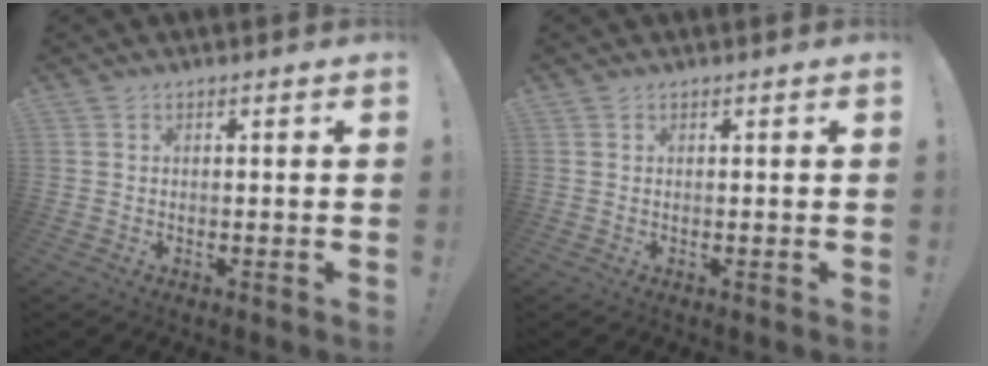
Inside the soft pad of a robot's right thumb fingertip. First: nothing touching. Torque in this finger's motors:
{"motor_torque": [0.15, 0.06, -0.07, 0.15, 0.00]}